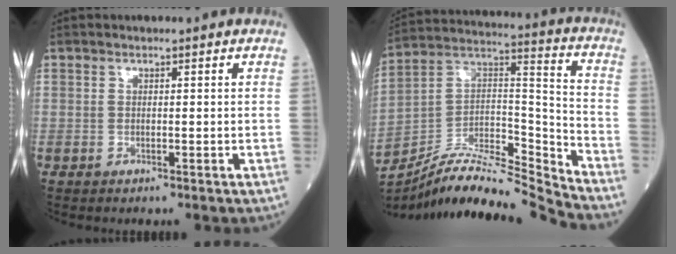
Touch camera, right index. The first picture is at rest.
{"total": 17.2, "force": [-16.8, 0.3, 3.9], "torque": [-0.057, 0.056, -0.295]}